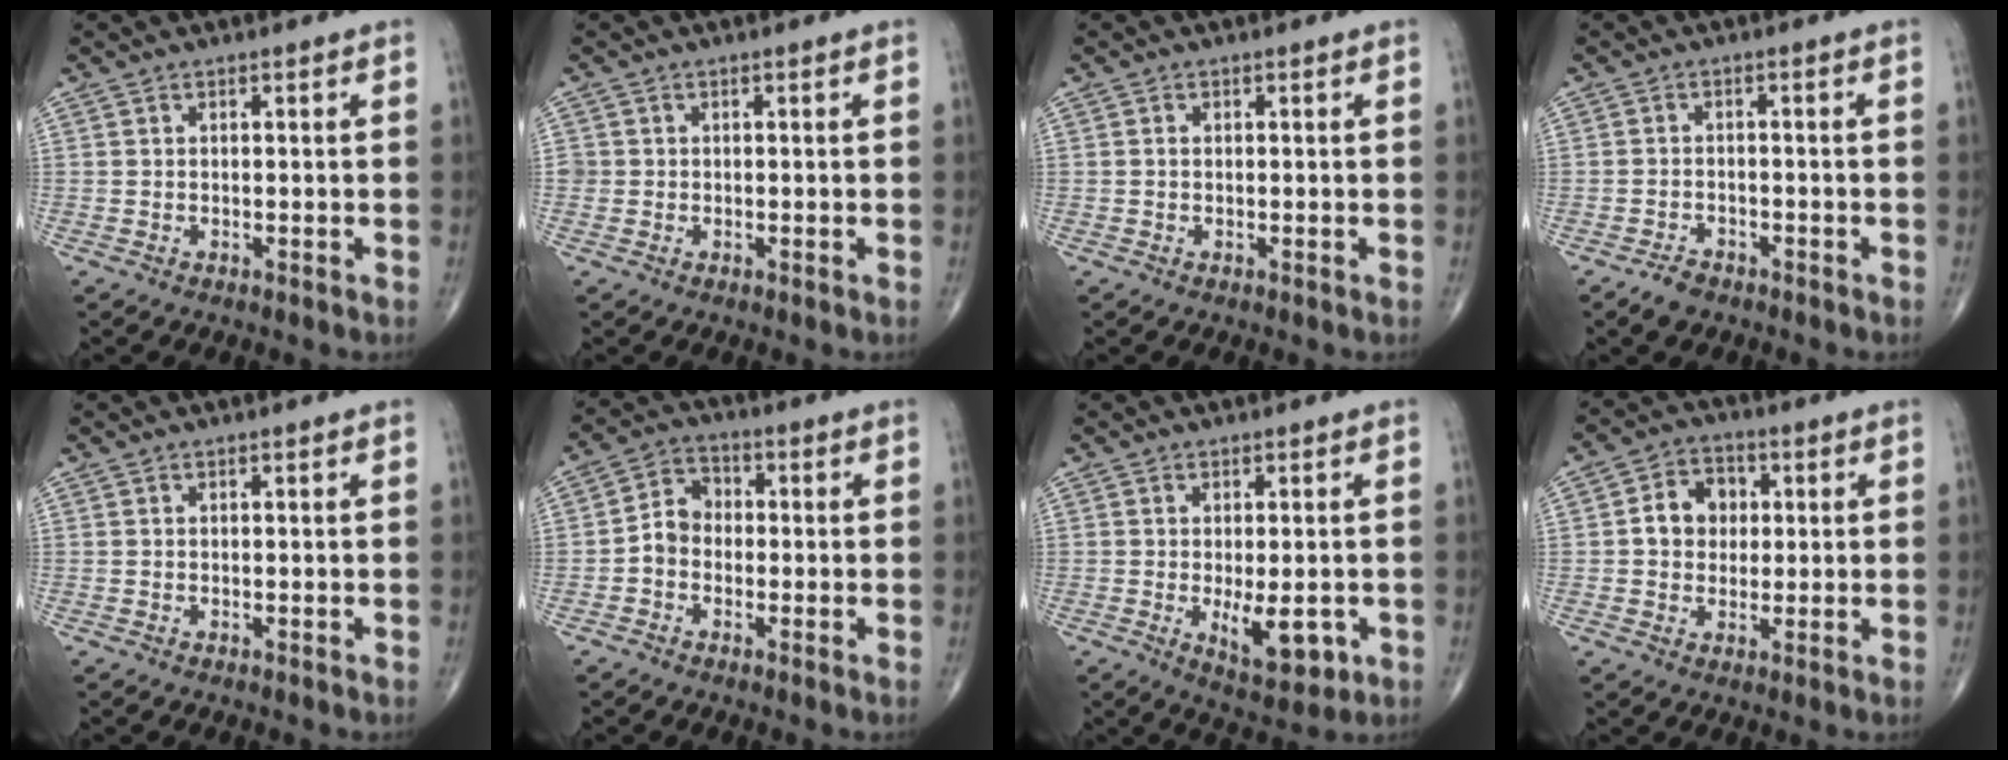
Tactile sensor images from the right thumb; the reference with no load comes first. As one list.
[{"total": 1.6, "force": [0.0, 1.5, 0.3], "torque": [0.005, 0.004, 0.001]}, {"total": 0.6, "force": [0.0, 0.5, 0.4], "torque": [-0.008, 0.001, -0.001]}, {"total": 3.0, "force": [-2.3, 1.6, 1.1], "torque": [-0.021, 0.009, -0.036]}, {"total": 0.0}, {"total": 5.7, "force": [-1.2, 4.7, 3.0], "torque": [-0.035, 0.025, -0.035]}, {"total": 8.5, "force": [-1.9, 3.6, 7.4], "torque": [-0.097, -0.017, -0.018]}, {"total": 7.6, "force": [0.9, 6.3, 4.1], "torque": [-0.039, 0.010, 0.008]}]